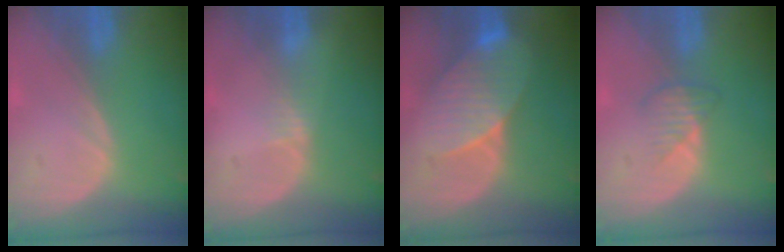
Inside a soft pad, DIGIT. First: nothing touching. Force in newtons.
{"total": 1.3, "press": 1.1, "slide": 0.8}
{"total": 7.5, "press": 7.3, "slide": 1.4}
{"total": 2.7, "press": 2.6, "slide": 0.7}